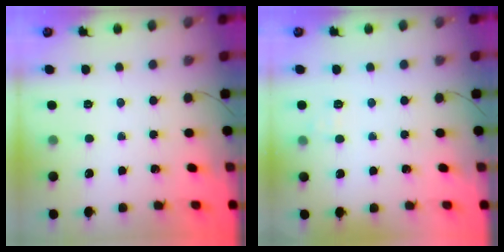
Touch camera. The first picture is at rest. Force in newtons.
{"total": 5.6, "press": 5.4, "slide": 1.5}